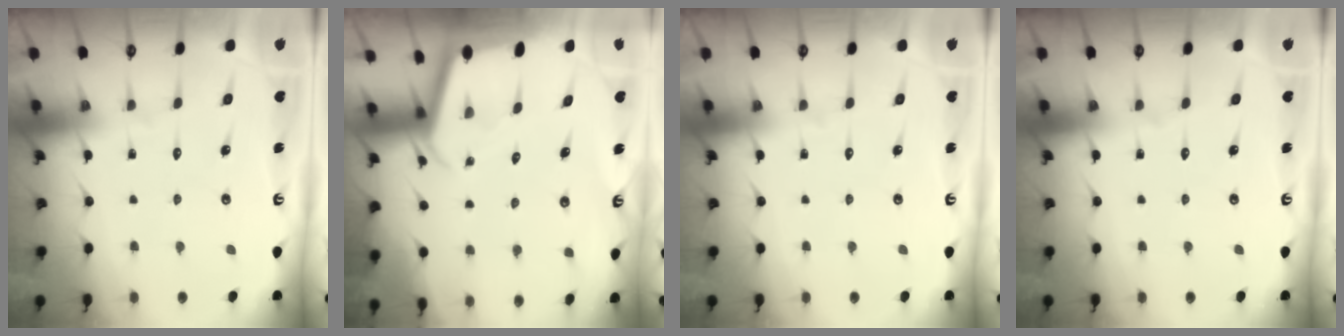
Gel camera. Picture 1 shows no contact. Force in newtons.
{"total": 2.1, "press": 2.1, "slide": 0.1}
{"total": 0.0}
{"total": 0.0}